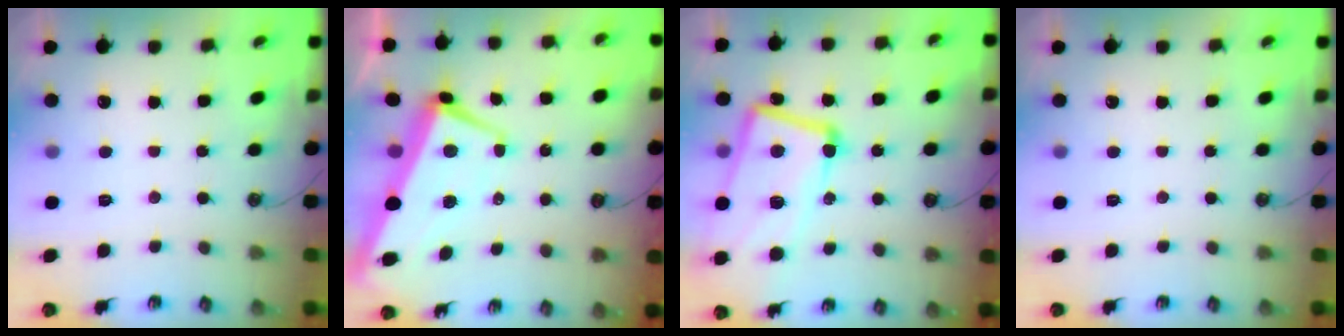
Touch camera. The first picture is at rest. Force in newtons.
{"total": 1.7, "press": 1.1, "slide": 1.3}
{"total": 17.4, "press": 17.1, "slide": 3.0}
{"total": 0.0}